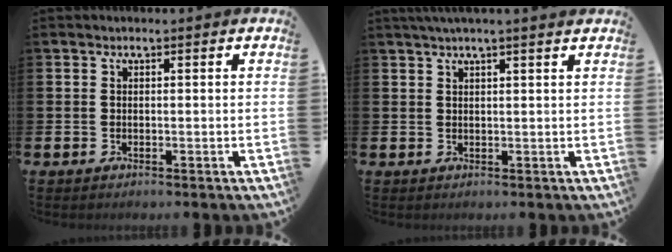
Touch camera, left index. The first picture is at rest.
{"total": 2.1, "force": [1.9, -0.3, 1.1], "torque": [-0.017, -0.002, 0.033]}